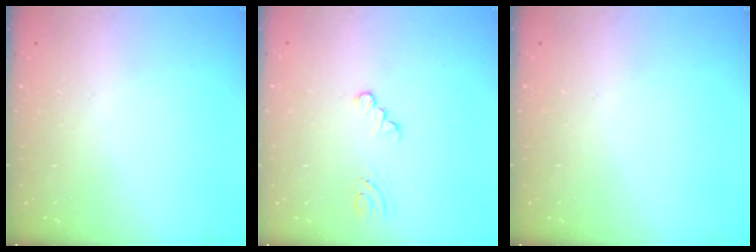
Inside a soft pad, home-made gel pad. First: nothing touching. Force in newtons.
{"total": 0.0}
{"total": 0.0}